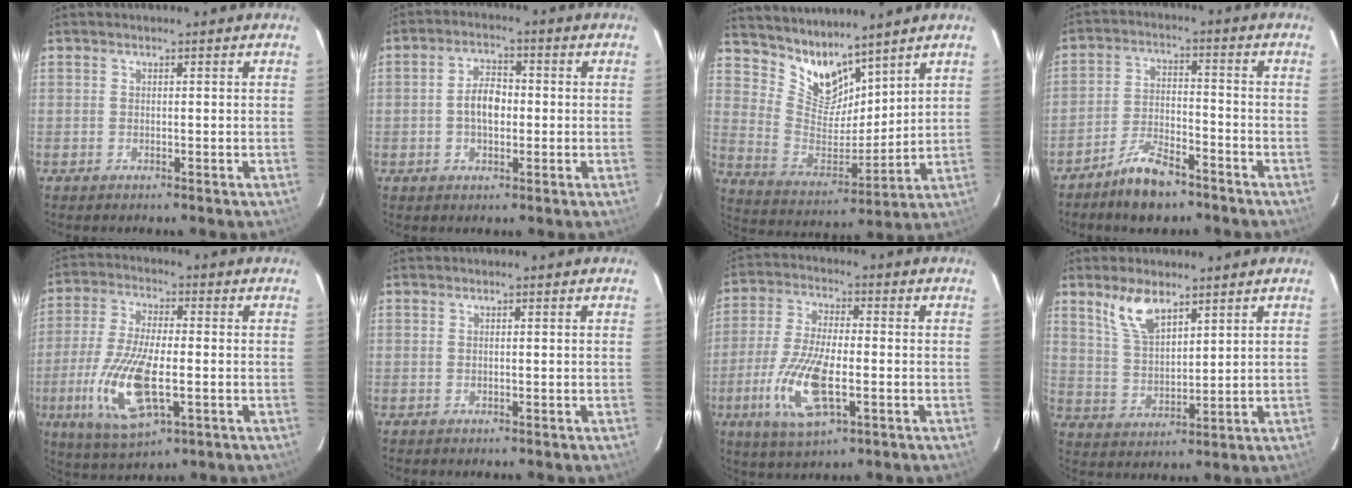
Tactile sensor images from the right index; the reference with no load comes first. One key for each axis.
{"total": 5.4, "fx": -0.5, "fy": 3.2, "fz": 4.4, "tx": -0.082, "ty": 0.013, "tz": -0.008}
{"total": 10.4, "fx": 8.9, "fy": 4.1, "fz": 3.3, "tx": -0.064, "ty": -0.011, "tz": 0.181}
{"total": 8.2, "fx": -6.5, "fy": 2.9, "fz": 4.2, "tx": -0.097, "ty": 0.003, "tz": -0.117}
{"total": 15.0, "fx": -4.0, "fy": 5.3, "fz": 13.5, "tx": -0.287, "ty": -0.017, "tz": -0.074}
{"total": 0.0}
{"total": 13.3, "fx": -4.1, "fy": 4.7, "fz": 11.7, "tx": -0.249, "ty": -0.012, "tz": -0.079}
{"total": 8.0, "fx": 5.4, "fy": 3.3, "fz": 4.9, "tx": -0.093, "ty": 0.007, "tz": 0.113}